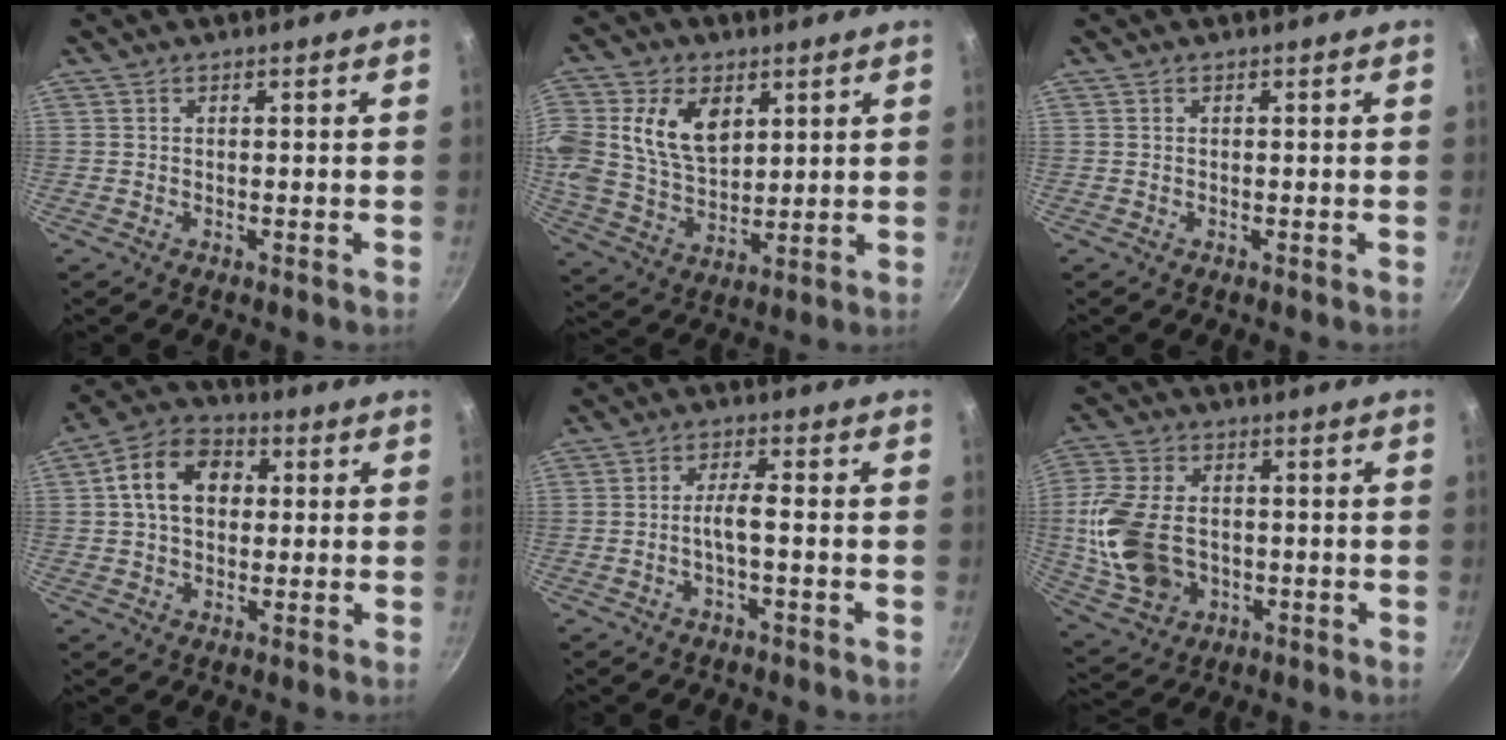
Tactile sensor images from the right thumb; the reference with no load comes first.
{"total": 14.1, "force": [4.3, 9.7, 9.2], "torque": [-0.158, -0.016, 0.083]}
{"total": 0.0}
{"total": 11.8, "force": [1.9, 8.6, 7.8], "torque": [-0.106, 0.022, 0.015]}
{"total": 4.1, "force": [-1.3, 0.8, 3.8], "torque": [-0.082, 0.021, -0.028]}
{"total": 15.5, "force": [-1.2, 11.1, 10.7], "torque": [-0.211, 0.010, -0.014]}